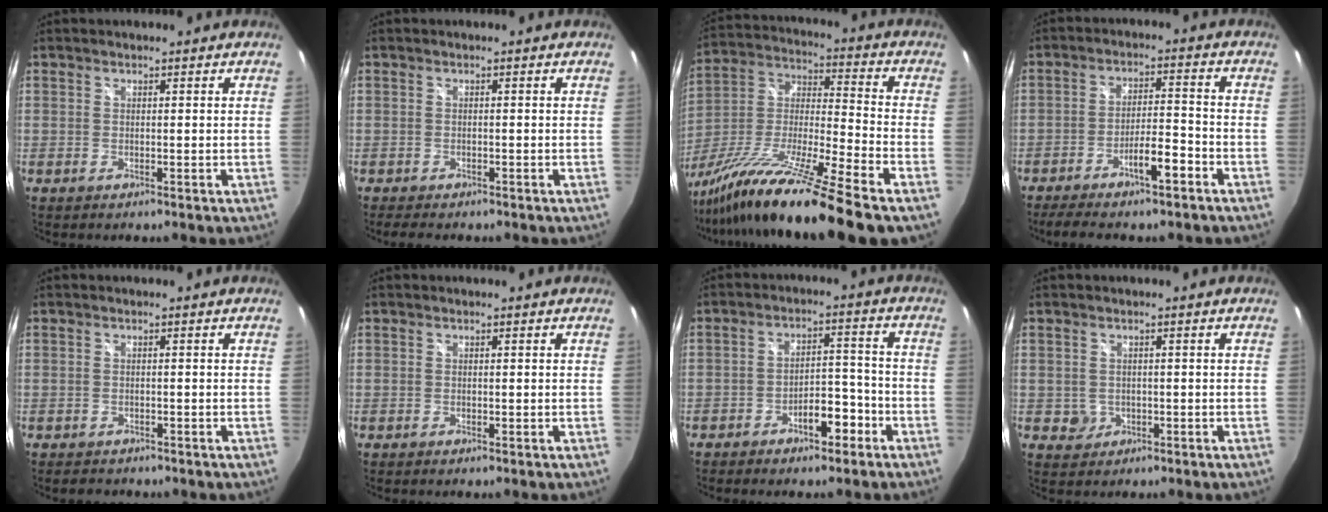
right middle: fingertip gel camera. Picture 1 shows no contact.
{"total": 3.3, "force": [-2.7, 1.2, 1.4], "torque": [-0.031, -0.014, -0.042]}
{"total": 23.1, "force": [-17.1, -1.0, 15.4], "torque": [-0.271, -0.046, -0.306]}
{"total": 8.3, "force": [-5.9, 1.3, 5.7], "torque": [-0.112, 0.008, -0.093]}
{"total": 2.5, "force": [-2.1, 1.2, 0.7], "torque": [-0.014, -0.007, -0.029]}
{"total": 0.0}
{"total": 6.4, "force": [-4.1, 2.8, 3.9], "torque": [-0.064, 0.015, -0.055]}
{"total": 2.2, "force": [-0.3, 2.2, 0.4], "torque": [-0.006, 0.001, 0.000]}